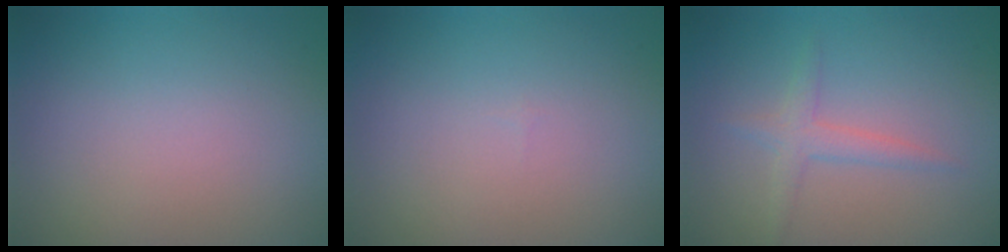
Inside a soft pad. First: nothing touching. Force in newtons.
{"total": 0.0}
{"total": 2.0, "press": 2.0, "slide": 0.1}